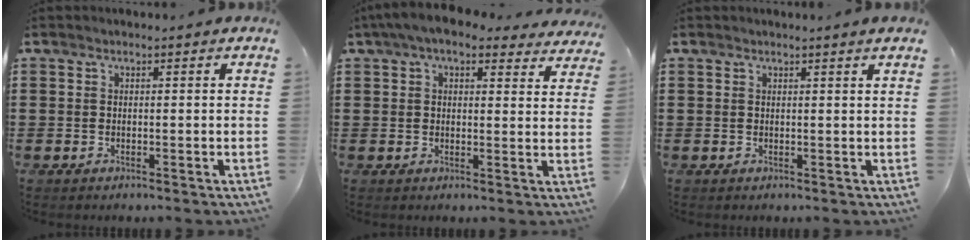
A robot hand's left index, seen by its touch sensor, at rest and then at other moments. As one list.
[{"total": 6.0, "force": [4.8, 1.5, 3.2], "torque": [-0.076, -0.005, 0.088]}, {"total": 1.1, "force": [0.9, -0.3, 0.5], "torque": [-0.010, -0.002, 0.017]}]